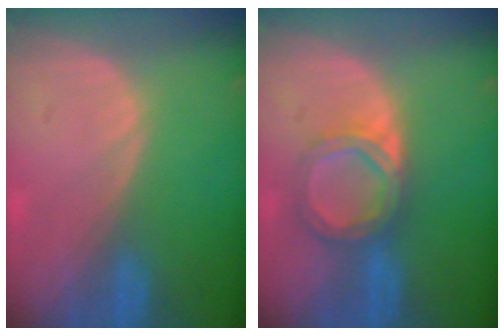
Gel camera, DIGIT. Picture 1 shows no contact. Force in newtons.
{"total": 5.6, "press": 5.3, "slide": 1.9}